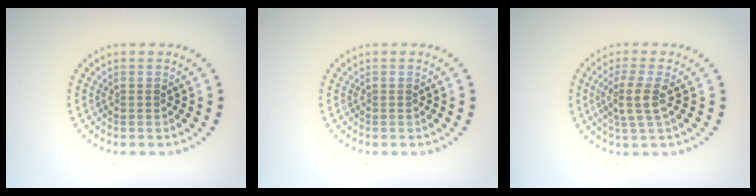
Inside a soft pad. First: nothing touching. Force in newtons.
{"total": 0.0}
{"total": 2.7, "press": 2.2, "slide": 1.6}